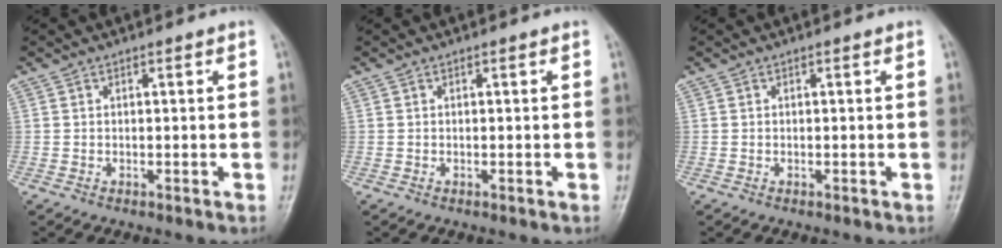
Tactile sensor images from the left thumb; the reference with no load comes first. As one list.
[{"total": 0.0}, {"total": 0.0}]